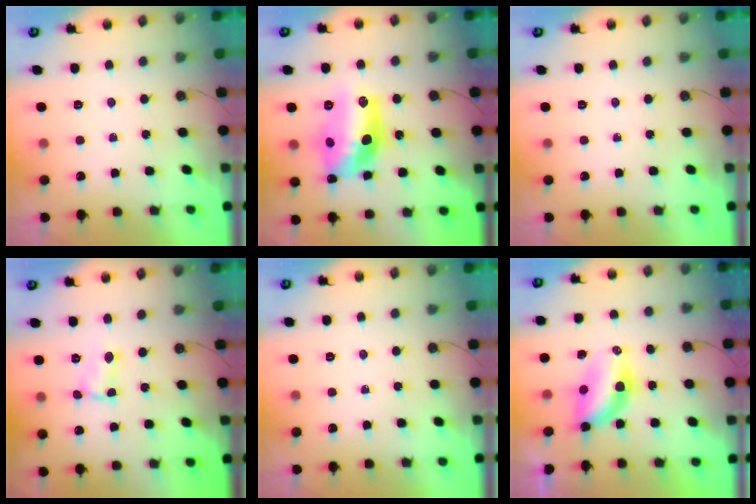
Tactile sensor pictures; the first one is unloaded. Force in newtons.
{"total": 18.9, "press": 18.4, "slide": 4.2}
{"total": 0.0}
{"total": 1.9, "press": 1.9, "slide": 0.2}
{"total": 0.0}
{"total": 6.9, "press": 6.7, "slide": 1.5}